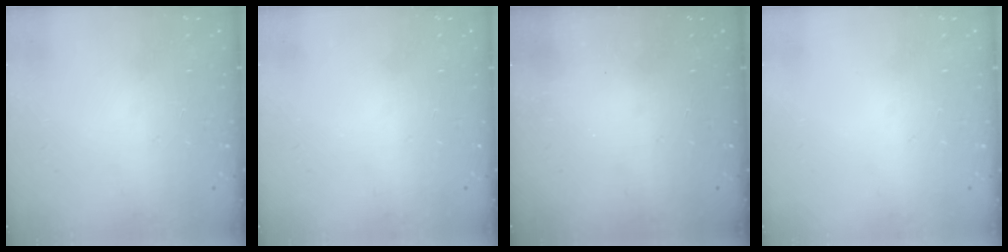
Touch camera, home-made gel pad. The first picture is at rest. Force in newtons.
{"total": 0.0}
{"total": 2.3, "press": 2.2, "slide": 0.8}
{"total": 0.0}